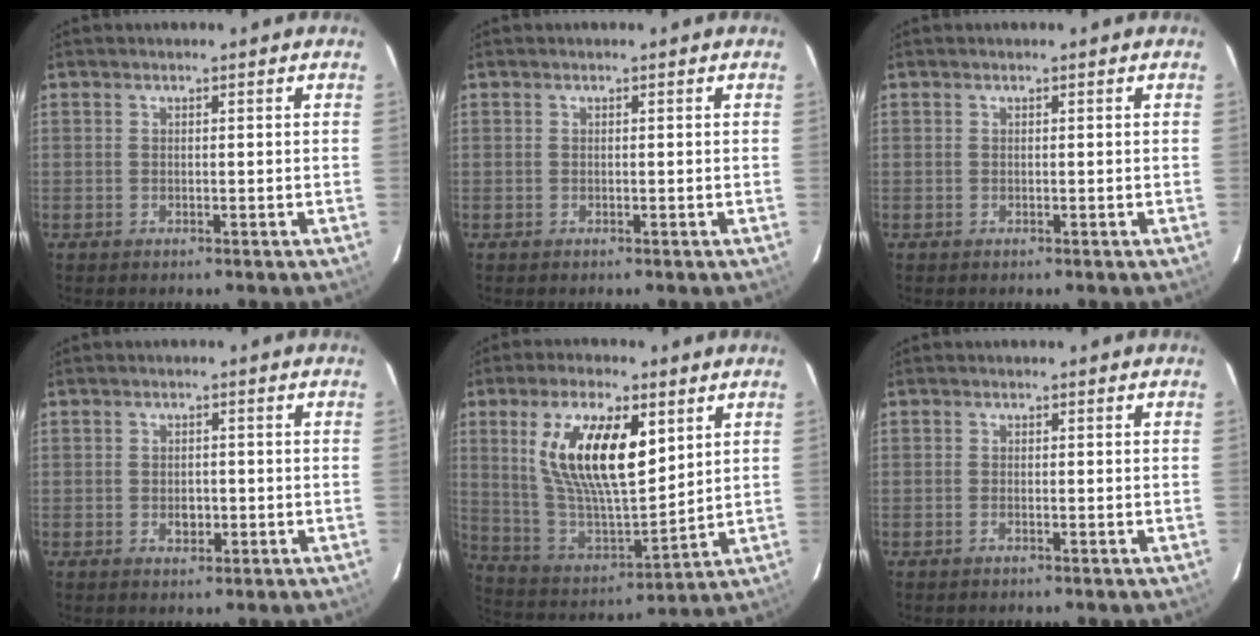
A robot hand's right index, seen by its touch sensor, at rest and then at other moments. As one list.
[{"total": 0.0}, {"total": 0.0}, {"total": 2.8, "force": [-0.7, 2.1, 1.7], "torque": [-0.029, 0.003, -0.009]}, {"total": 18.9, "force": [6.9, 7.3, 16.0], "torque": [-0.304, 0.001, 0.138]}, {"total": 0.6, "force": [-0.4, 0.2, 0.4], "torque": [-0.009, 0.000, -0.009]}]